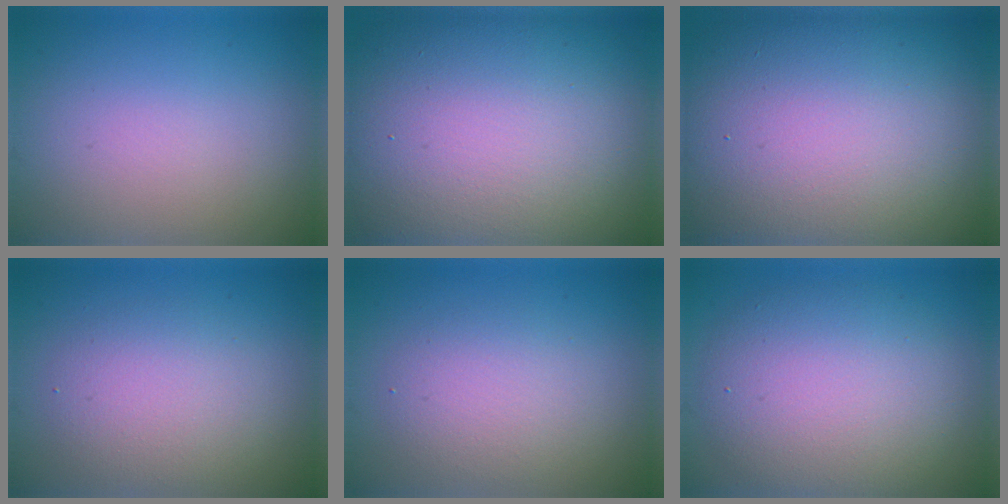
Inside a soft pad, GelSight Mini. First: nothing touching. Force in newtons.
{"total": 18.1, "press": 18.0, "slide": 1.0}
{"total": 18.3, "press": 18.2, "slide": 0.8}
{"total": 3.8, "press": 3.8, "slide": 0.1}
{"total": 3.1, "press": 3.1, "slide": 0.1}
{"total": 7.1, "press": 7.1, "slide": 0.4}